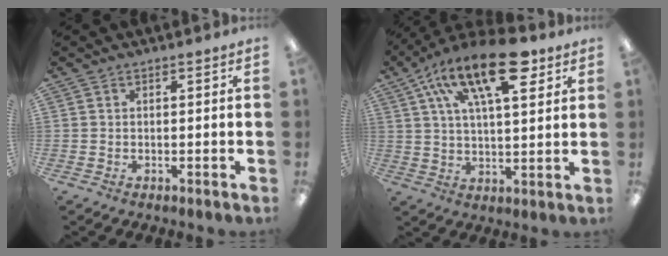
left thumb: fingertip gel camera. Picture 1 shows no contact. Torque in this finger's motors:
{"motor_torque": [0.01, 0.72, 1.37, -1.39, 0.46]}